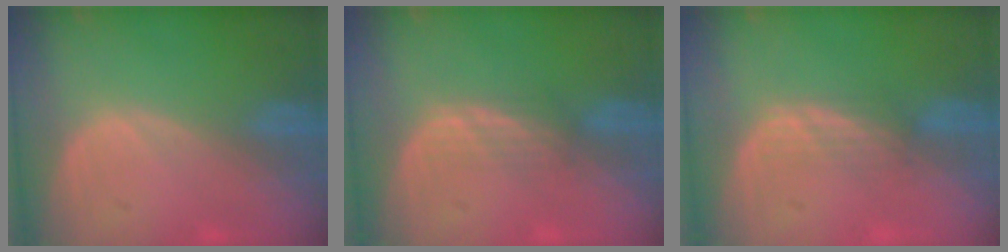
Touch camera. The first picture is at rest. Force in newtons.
{"total": 2.4, "press": 2.3, "slide": 0.5}
{"total": 2.4, "press": 2.3, "slide": 0.8}